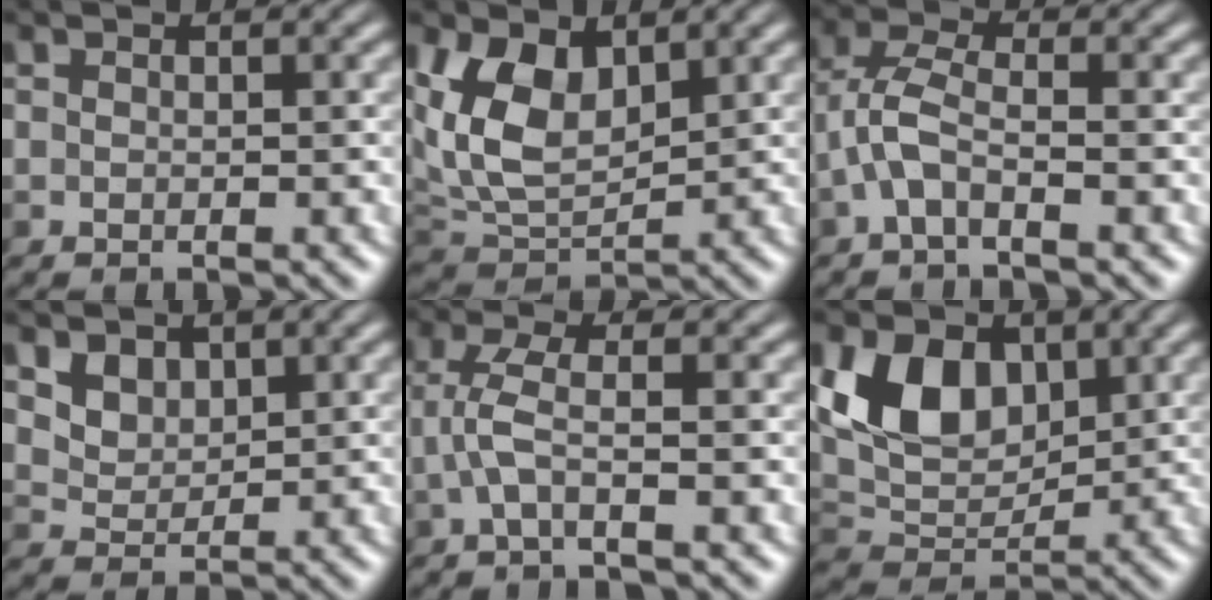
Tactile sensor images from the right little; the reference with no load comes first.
{"total": 6.3, "force": [1.3, 4.1, 4.6], "torque": [-0.100, -0.011, 0.023]}
{"total": 4.6, "force": [-2.4, 1.8, 3.5], "torque": [-0.089, 0.012, -0.054]}
{"total": 2.3, "force": [1.2, 1.7, 0.9], "torque": [-0.026, -0.020, 0.030]}
{"total": 3.3, "force": [-1.5, 0.5, 2.9], "torque": [-0.078, 0.005, -0.031]}
{"total": 6.5, "force": [1.6, 4.6, 4.4], "torque": [-0.083, -0.010, 0.021]}